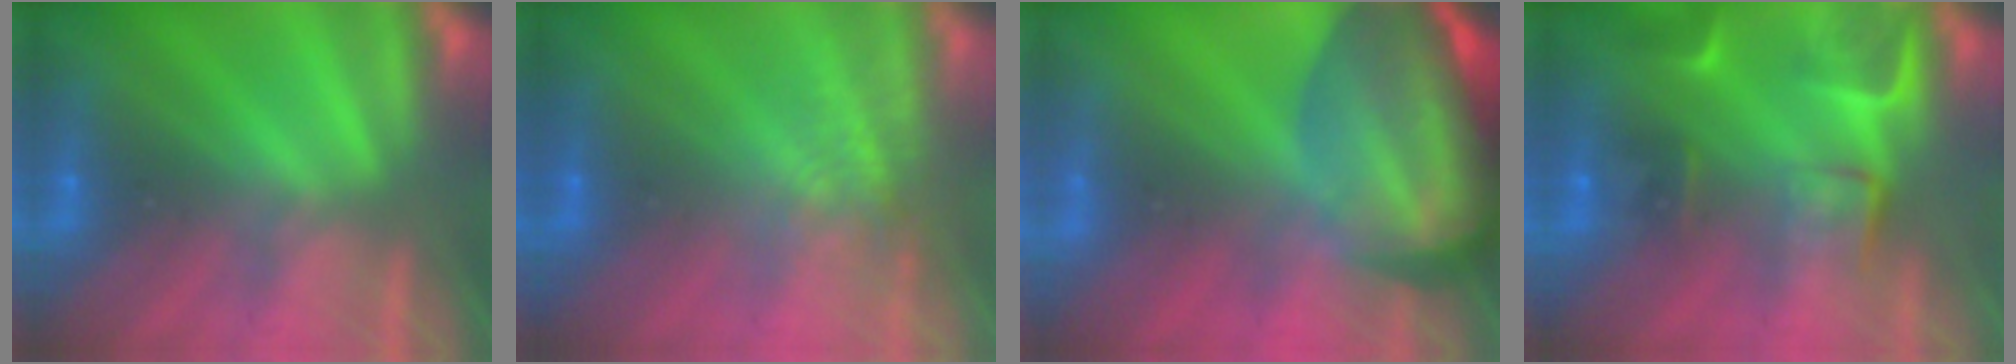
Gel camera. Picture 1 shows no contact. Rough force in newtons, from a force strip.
{"total": 1.3}
{"total": 7.1}
{"total": 7.7}